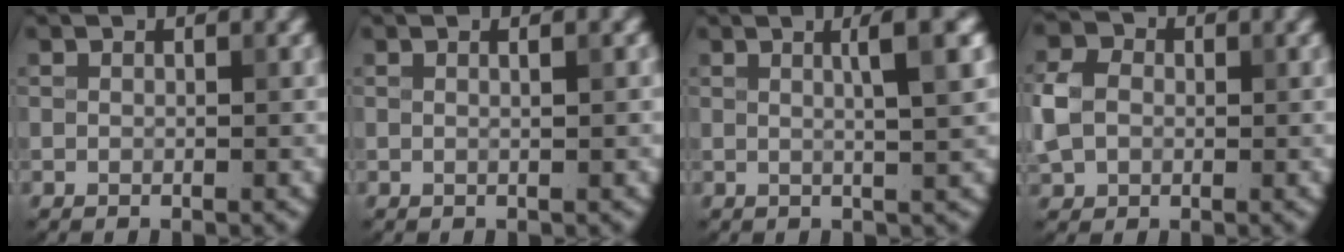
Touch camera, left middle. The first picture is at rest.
{"total": 1.5, "force": [0.5, 0.6, 1.3], "torque": [-0.007, -0.002, -0.006]}
{"total": 3.9, "force": [1.0, 0.7, 3.7], "torque": [-0.045, 0.008, 0.012]}
{"total": 4.1, "force": [0.1, 3.3, 2.3], "torque": [-0.057, 0.007, -0.006]}